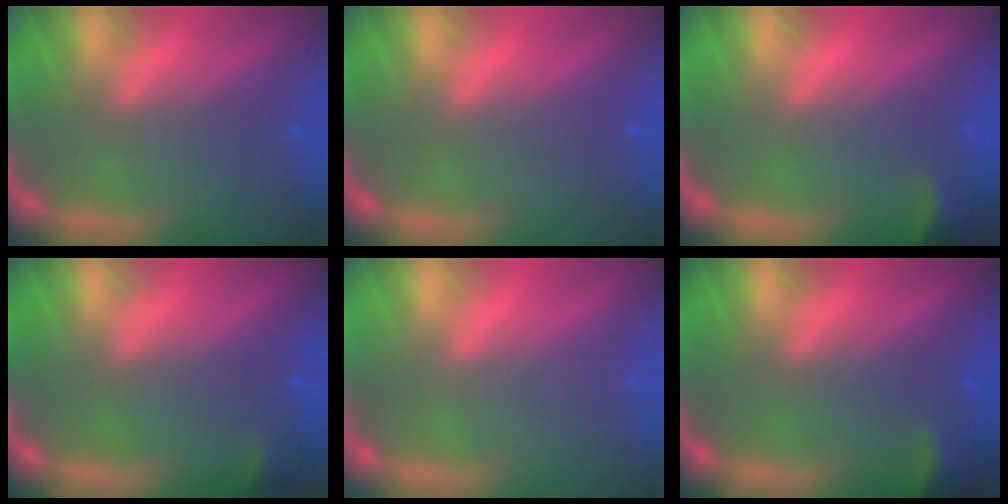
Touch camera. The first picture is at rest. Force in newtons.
{"total": 0.0}
{"total": 2.4}
{"total": 0.9}
{"total": 0.0}
{"total": 2.4}